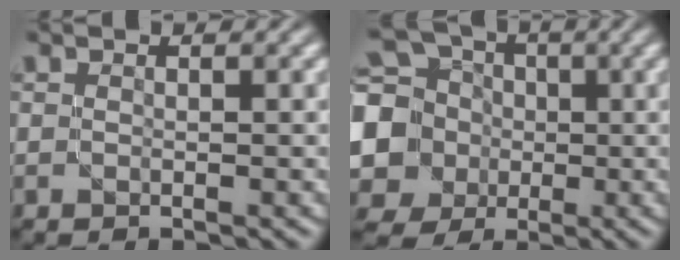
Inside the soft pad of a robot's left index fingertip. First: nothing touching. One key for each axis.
{"total": 10.1, "fx": -0.1, "fy": 9.2, "fz": 4.1, "tx": -0.117, "ty": -0.003, "tz": -0.029}